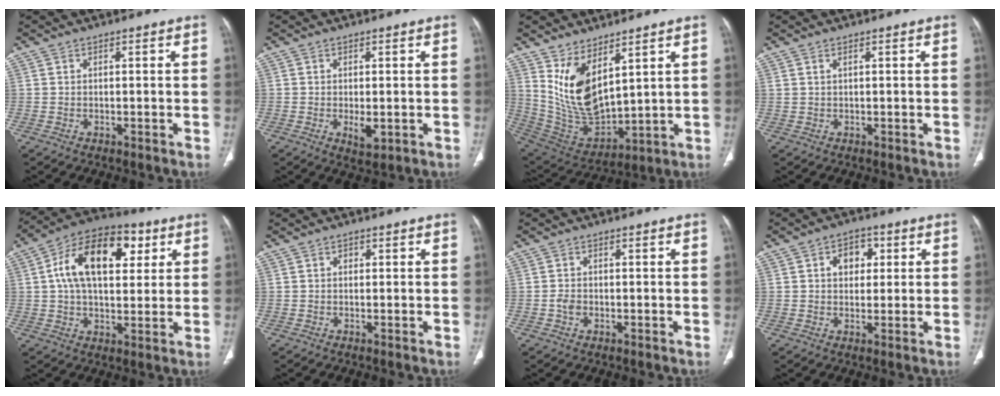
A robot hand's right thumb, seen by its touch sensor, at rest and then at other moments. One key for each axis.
{"total": 3.4, "fx": -0.7, "fy": 1.6, "fz": 2.9, "tx": -0.046, "ty": -0.007, "tz": -0.007}
{"total": 13.7, "fx": 6.3, "fy": 6.6, "fz": 10.3, "tx": -0.180, "ty": -0.043, "tz": 0.152}
{"total": 0.6, "fx": 0.4, "fy": 0.2, "fz": 0.4, "tx": -0.011, "ty": 0.004, "tz": 0.010}
{"total": 17.9, "fx": 5.0, "fy": 10.3, "fz": 13.7, "tx": -0.200, "ty": 0.012, "tz": 0.073}
{"total": 0.9, "fx": 0.2, "fy": 0.8, "fz": 0.4, "tx": -0.003, "ty": 0.002, "tz": 0.000}
{"total": 2.0, "fx": -0.6, "fy": 1.4, "fz": 1.2, "tx": -0.022, "ty": 0.004, "tz": -0.013}
{"total": 5.8, "fx": 1.5, "fy": 4.3, "fz": 3.5, "tx": -0.022, "ty": 0.003, "tz": 0.018}